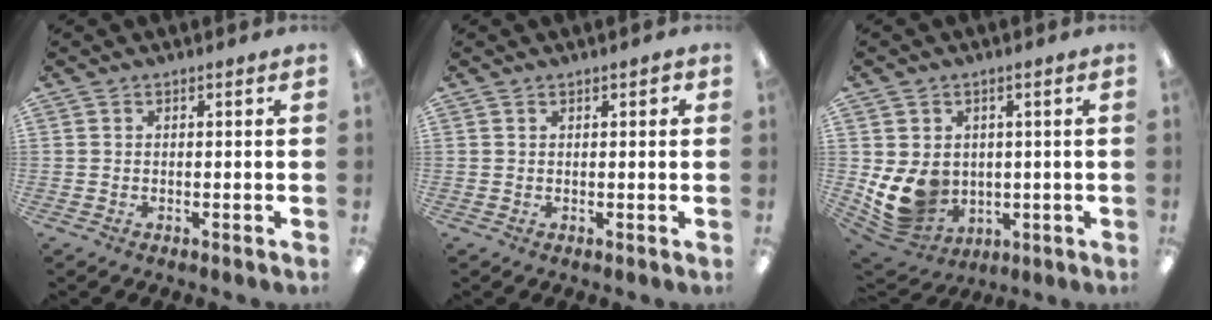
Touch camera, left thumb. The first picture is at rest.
{"total": 0.9, "force": [0.5, 0.5, 0.6], "torque": [-0.011, 0.003, 0.008]}
{"total": 10.8, "force": [-0.1, 9.3, 5.5], "torque": [-0.114, -0.015, 0.008]}